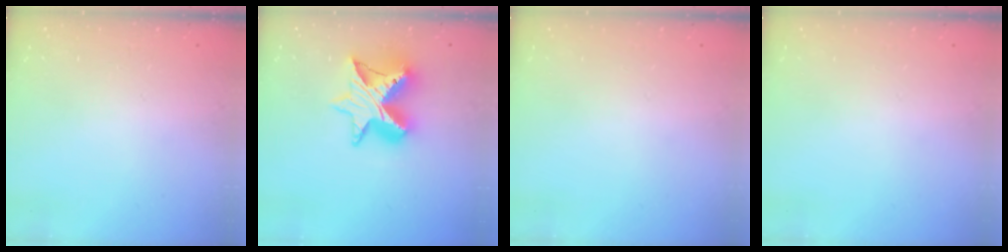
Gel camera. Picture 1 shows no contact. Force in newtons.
{"total": 13.3, "press": 13.2, "slide": 0.9}
{"total": 0.0}
{"total": 0.0}